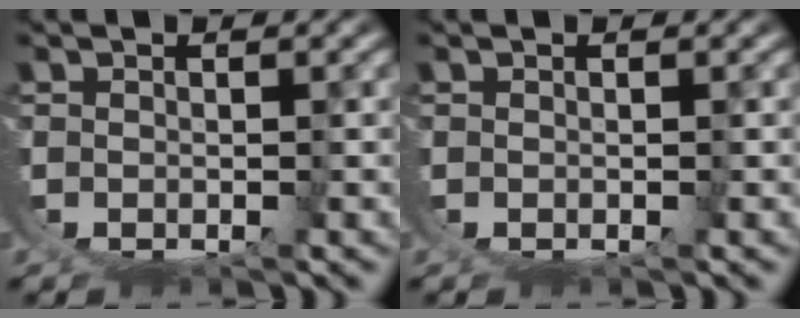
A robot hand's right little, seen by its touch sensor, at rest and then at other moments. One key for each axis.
{"total": 0.0}